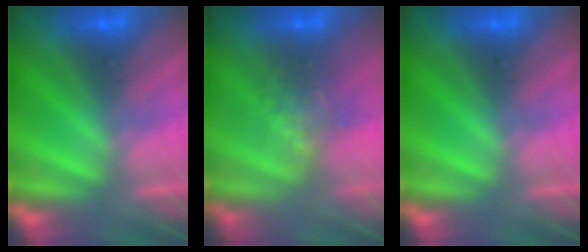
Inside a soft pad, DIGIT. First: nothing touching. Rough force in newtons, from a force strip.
{"total": 3.8}
{"total": 0.0}